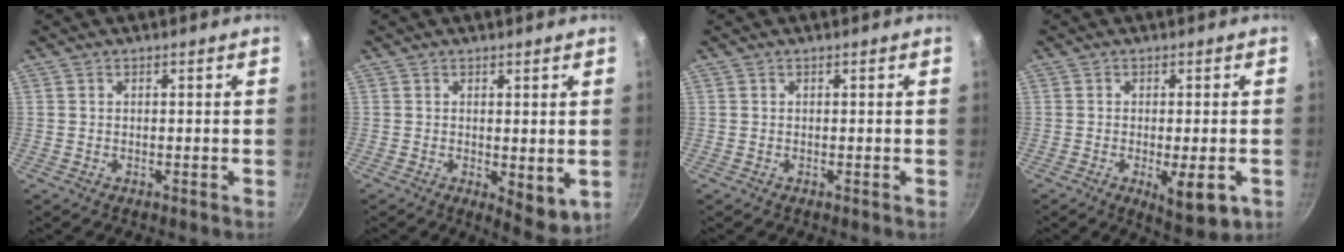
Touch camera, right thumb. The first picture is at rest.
{"total": 5.4, "force": [-0.5, 2.2, 4.9], "torque": [-0.059, -0.016, 0.002]}
{"total": 0.0}
{"total": 7.6, "force": [-2.4, 2.5, 6.7], "torque": [-0.094, -0.012, -0.027]}